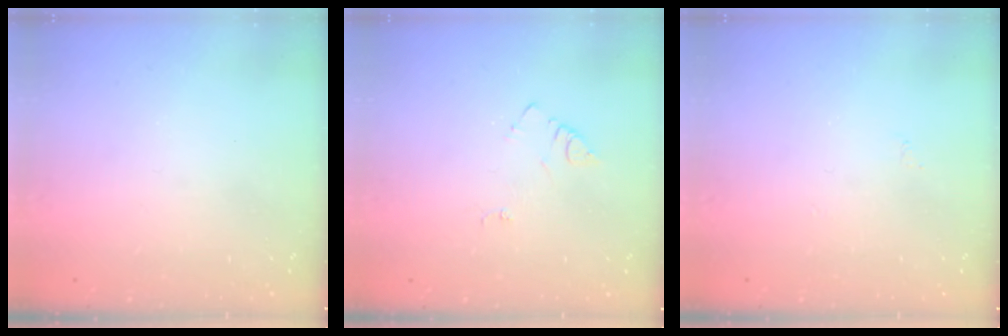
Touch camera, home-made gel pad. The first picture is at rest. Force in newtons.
{"total": 4.2, "press": 4.2, "slide": 0.4}
{"total": 3.4, "press": 3.3, "slide": 0.5}